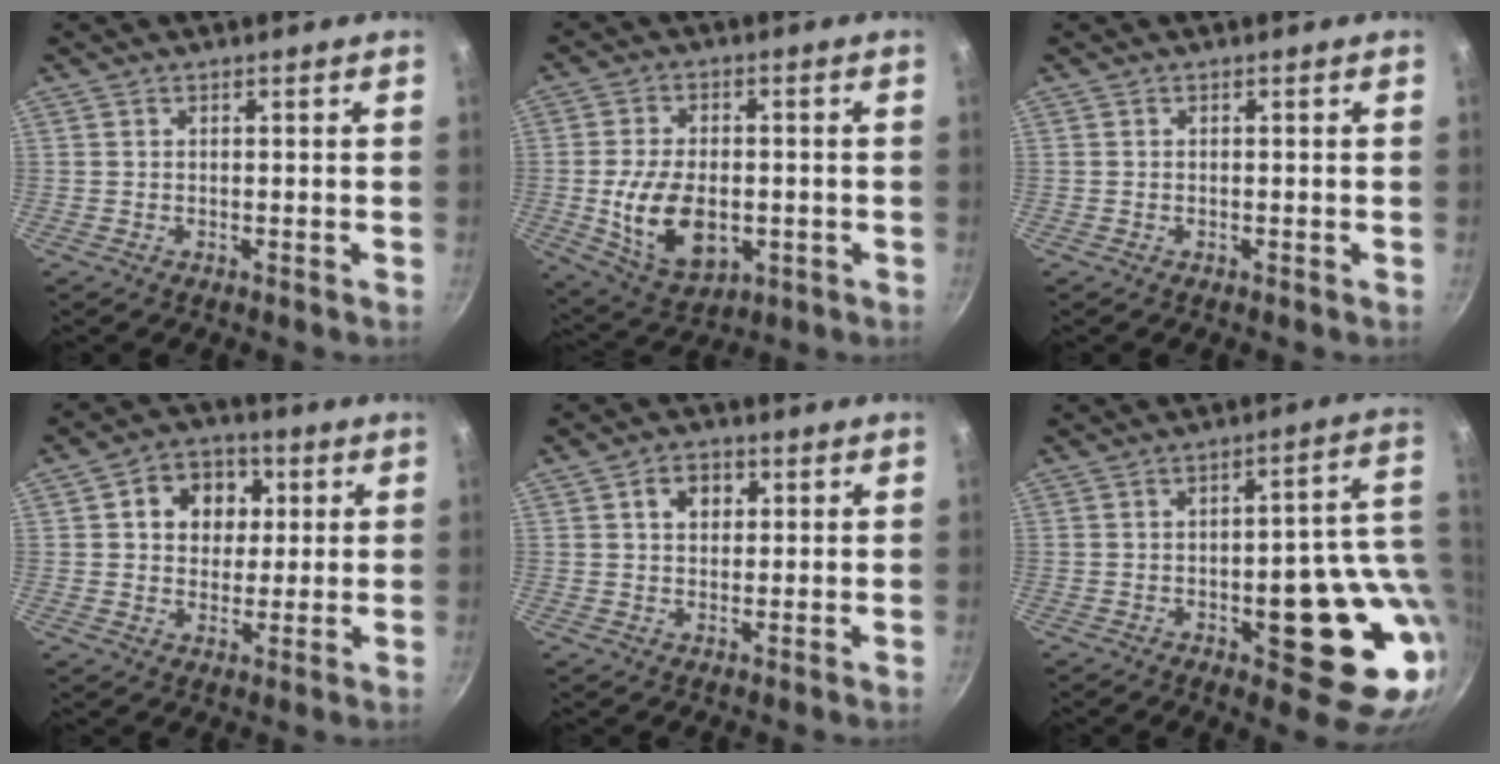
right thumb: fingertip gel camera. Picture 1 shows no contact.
{"total": 14.0, "force": [-2.3, 8.5, 10.8], "torque": [-0.181, -0.001, -0.026]}
{"total": 0.0}
{"total": 10.2, "force": [2.7, 8.4, 5.2], "torque": [-0.044, 0.001, 0.031]}
{"total": 4.8, "force": [1.4, 3.7, 2.7], "torque": [-0.021, 0.005, 0.019]}
{"total": 18.6, "force": [-1.0, 7.8, 16.9], "torque": [-0.160, -0.001, -0.010]}